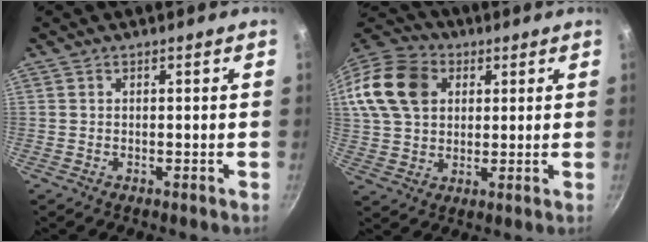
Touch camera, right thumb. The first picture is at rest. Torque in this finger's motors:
{"motor_torque": [0.10, 0.36, 0.38, -0.32, 0.19]}